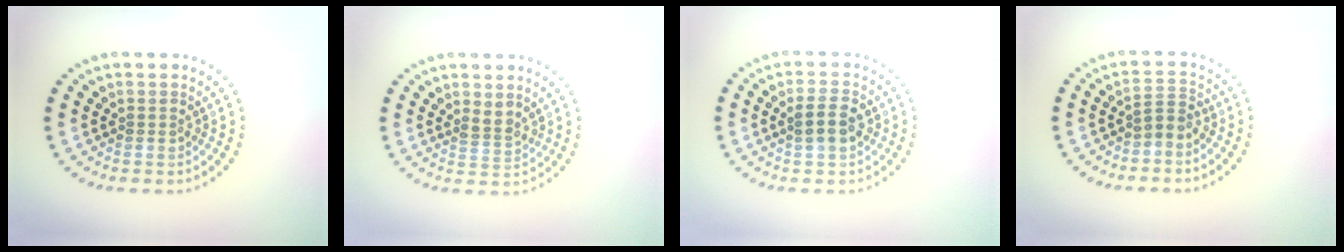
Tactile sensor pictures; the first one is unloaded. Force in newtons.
{"total": 1.8, "press": 1.4, "slide": 1.2}
{"total": 2.3, "press": 2.2, "slide": 0.7}
{"total": 1.8, "press": 1.3, "slide": 1.2}